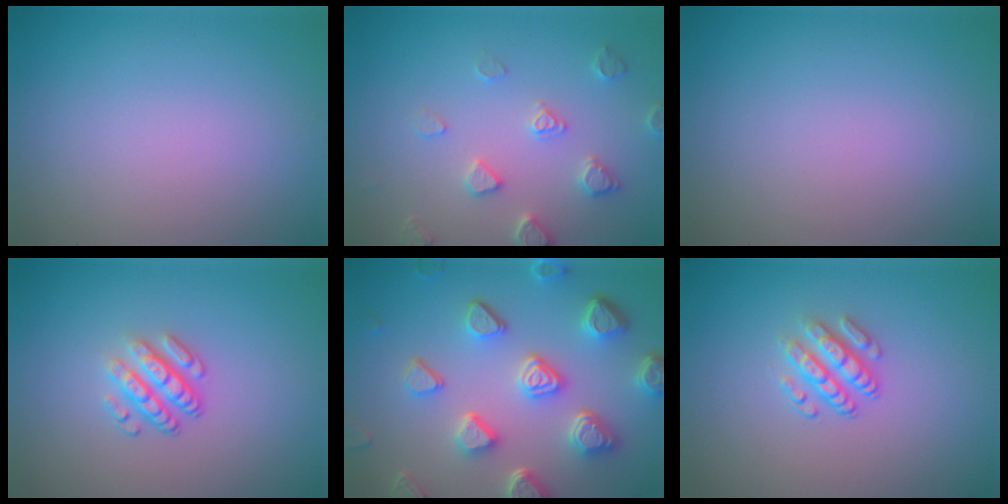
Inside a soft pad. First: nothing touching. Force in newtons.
{"total": 2.9, "press": 2.8, "slide": 0.7}
{"total": 0.0}
{"total": 3.4, "press": 2.4, "slide": 2.4}
{"total": 6.9, "press": 5.4, "slide": 4.3}
{"total": 2.3, "press": 1.9, "slide": 1.4}